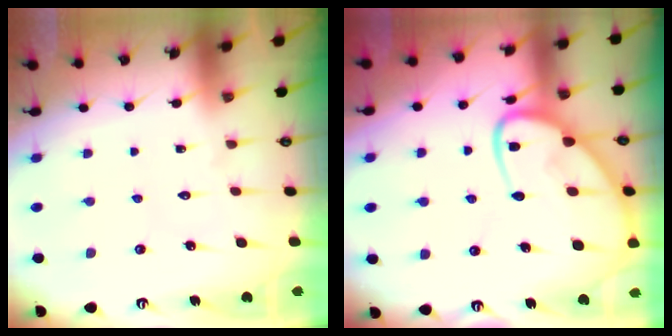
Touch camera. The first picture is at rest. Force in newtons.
{"total": 15.0, "press": 14.9, "slide": 1.4}